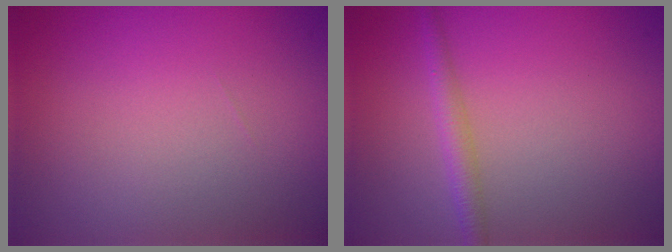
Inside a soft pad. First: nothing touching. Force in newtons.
{"total": 1.9, "press": 1.9, "slide": 0.0}